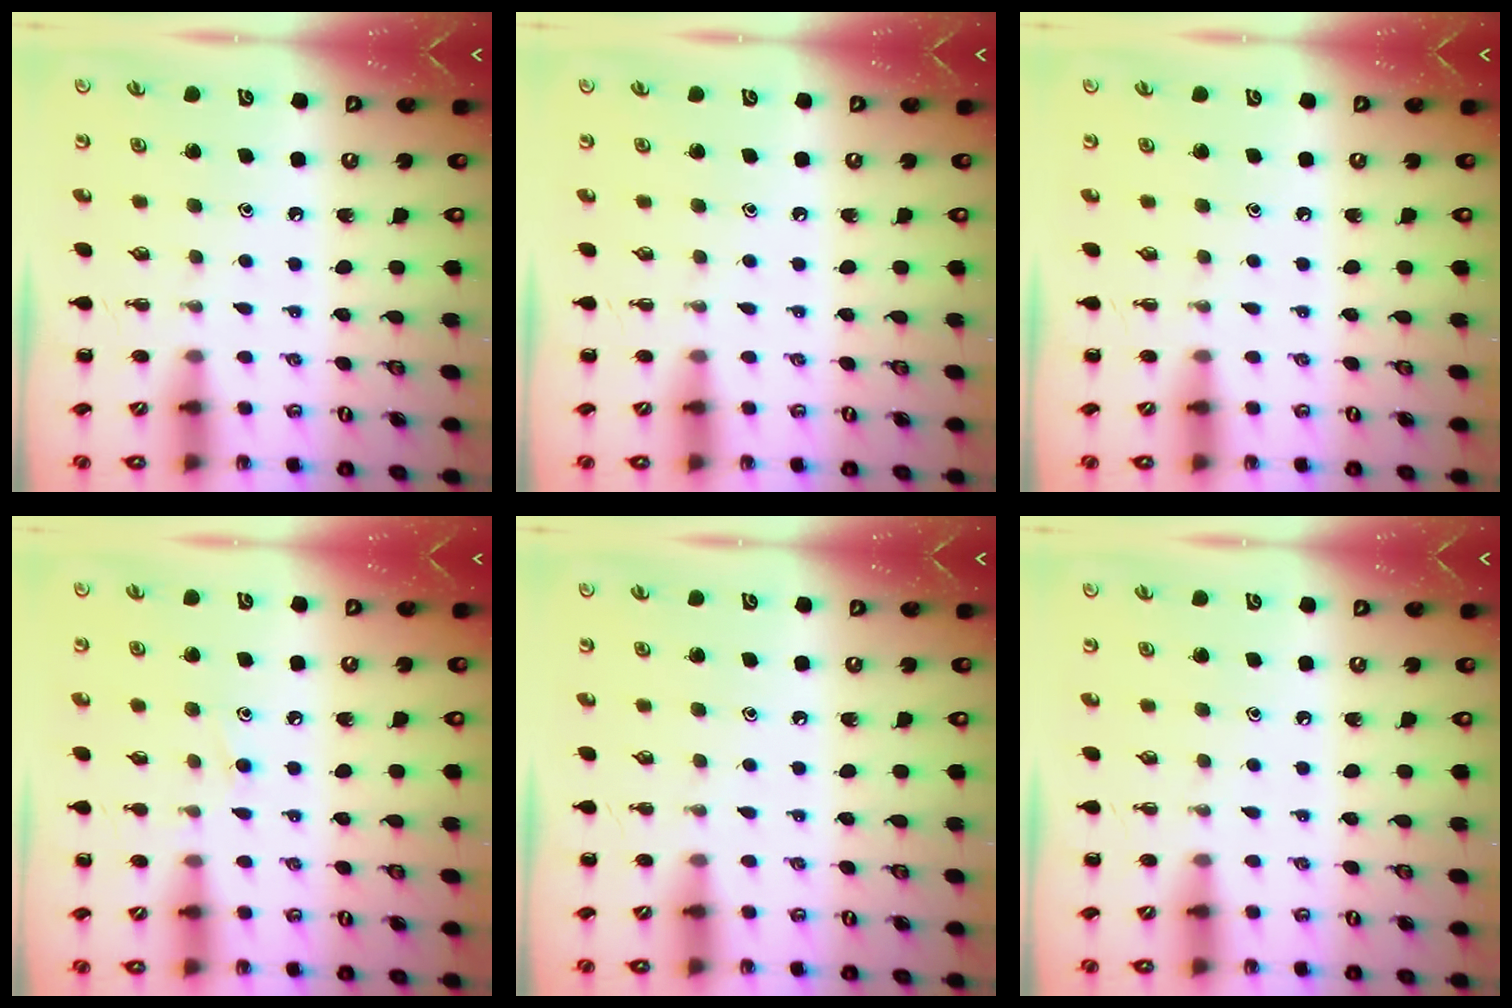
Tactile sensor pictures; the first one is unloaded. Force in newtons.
{"total": 0.0}
{"total": 0.0}
{"total": 7.7, "press": 7.3, "slide": 2.4}
{"total": 0.0}
{"total": 0.0}